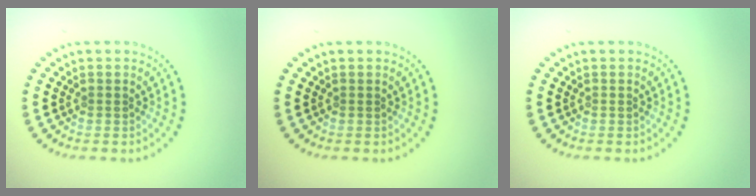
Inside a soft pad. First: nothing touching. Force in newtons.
{"total": 0.0}
{"total": 0.0}